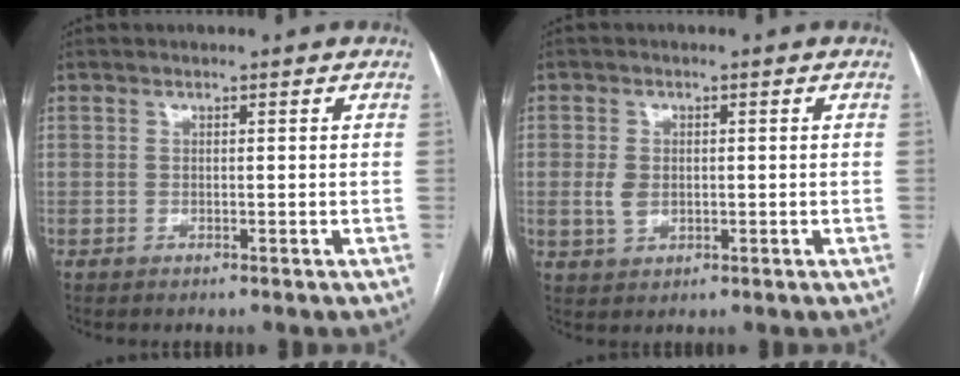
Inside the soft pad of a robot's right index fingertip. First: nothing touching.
{"total": 3.5, "force": [0.0, 2.5, 2.4], "torque": [-0.051, 0.004, 0.006]}